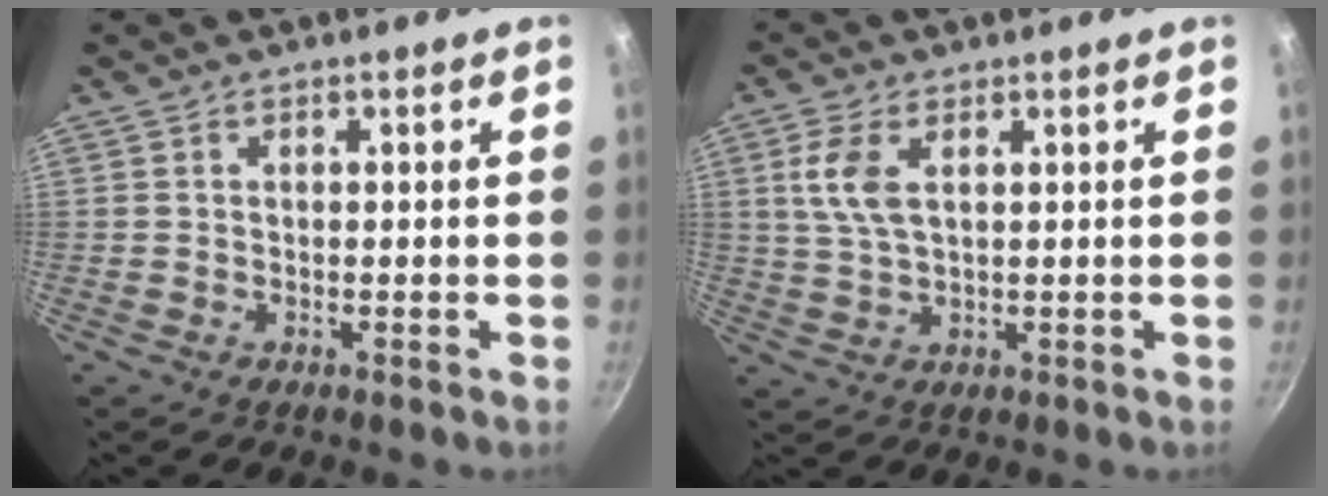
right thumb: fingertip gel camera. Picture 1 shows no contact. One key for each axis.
{"total": 6.1, "fx": 2.0, "fy": 3.1, "fz": 4.9, "tx": -0.101, "ty": -0.003, "tz": 0.040}